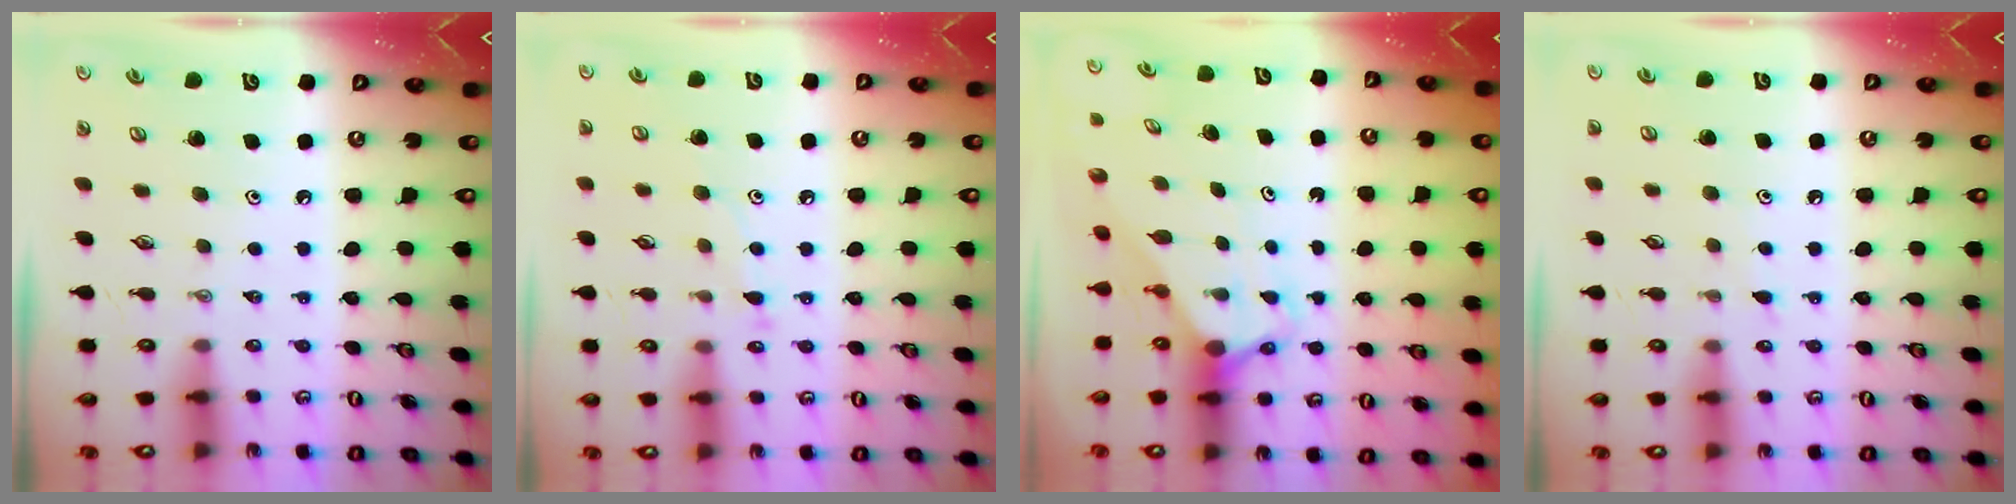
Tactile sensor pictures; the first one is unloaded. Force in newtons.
{"total": 6.6, "press": 6.6, "slide": 0.5}
{"total": 2.7, "press": 2.7, "slide": 0.2}
{"total": 5.7, "press": 5.7, "slide": 0.7}